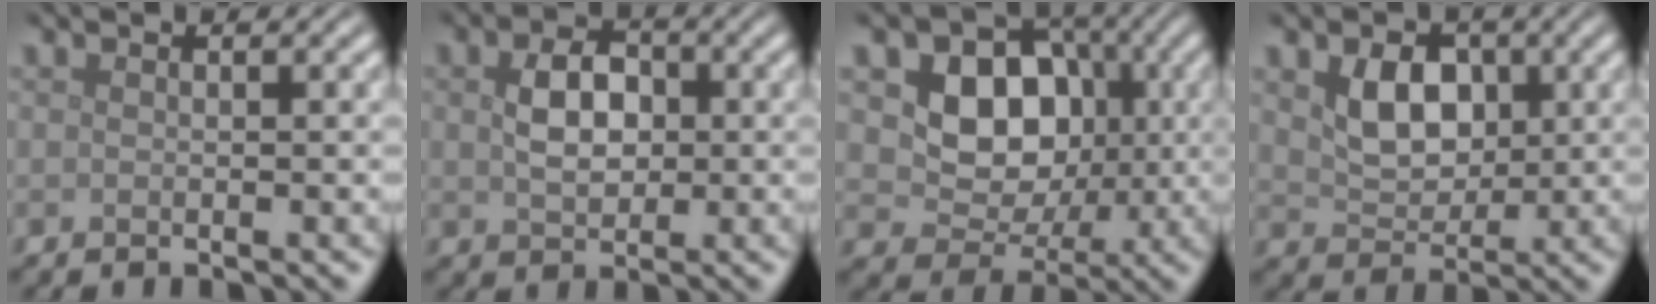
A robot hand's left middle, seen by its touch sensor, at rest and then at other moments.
{"total": 3.7, "force": [0.4, 2.6, 2.6], "torque": [-0.055, 0.003, 0.005]}
{"total": 7.5, "force": [1.0, 5.8, 4.6], "torque": [-0.064, -0.003, 0.008]}
{"total": 4.1, "force": [1.1, 3.0, 2.6], "torque": [-0.054, -0.004, 0.016]}